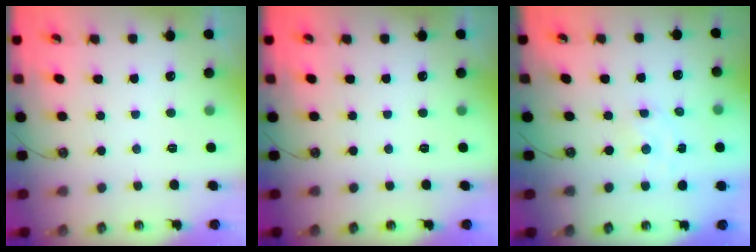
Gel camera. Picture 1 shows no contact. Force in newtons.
{"total": 0.0}
{"total": 1.0, "press": 1.0, "slide": 0.2}